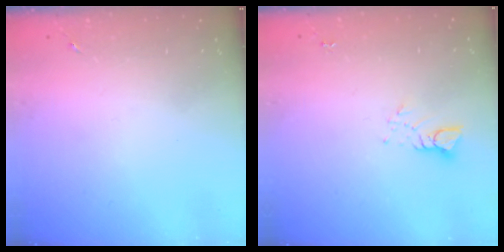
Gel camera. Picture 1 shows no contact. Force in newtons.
{"total": 3.8, "press": 3.8, "slide": 0.2}